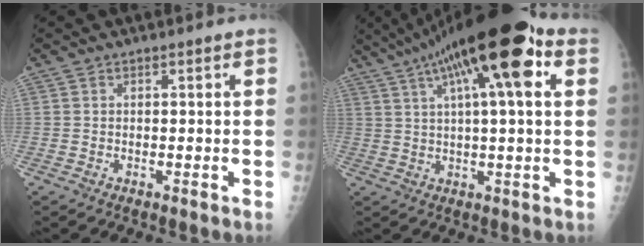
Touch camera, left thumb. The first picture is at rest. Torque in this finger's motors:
{"motor_torque": [1.34, 0.55, 2.06, -0.71, 0.43]}